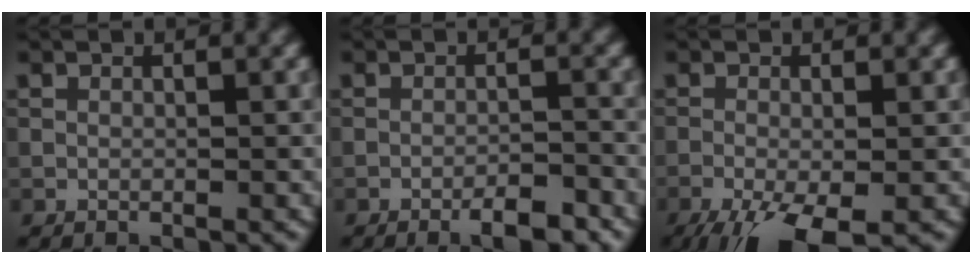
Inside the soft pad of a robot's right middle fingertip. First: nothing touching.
{"total": 3.3, "force": [-2.2, 0.7, 2.3], "torque": [-0.037, 0.003, -0.036]}
{"total": 7.3, "force": [-4.2, 2.1, 5.5], "torque": [-0.106, -0.021, -0.073]}